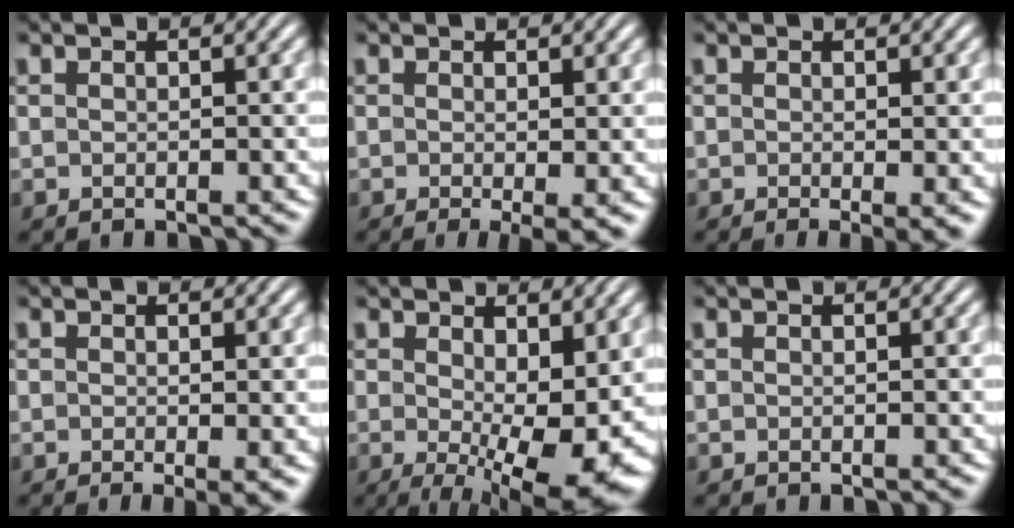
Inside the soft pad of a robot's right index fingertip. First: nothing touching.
{"total": 2.7, "force": [-1.2, 0.5, 2.3], "torque": [-0.025, -0.013, -0.012]}
{"total": 1.6, "force": [-0.5, 0.1, 1.5], "torque": [-0.014, -0.007, -0.005]}
{"total": 1.9, "force": [-0.7, 0.2, 1.7], "torque": [-0.018, -0.009, -0.007]}
{"total": 7.6, "force": [-0.9, 2.4, 7.2], "torque": [-0.091, -0.037, 0.003]}
{"total": 0.0}